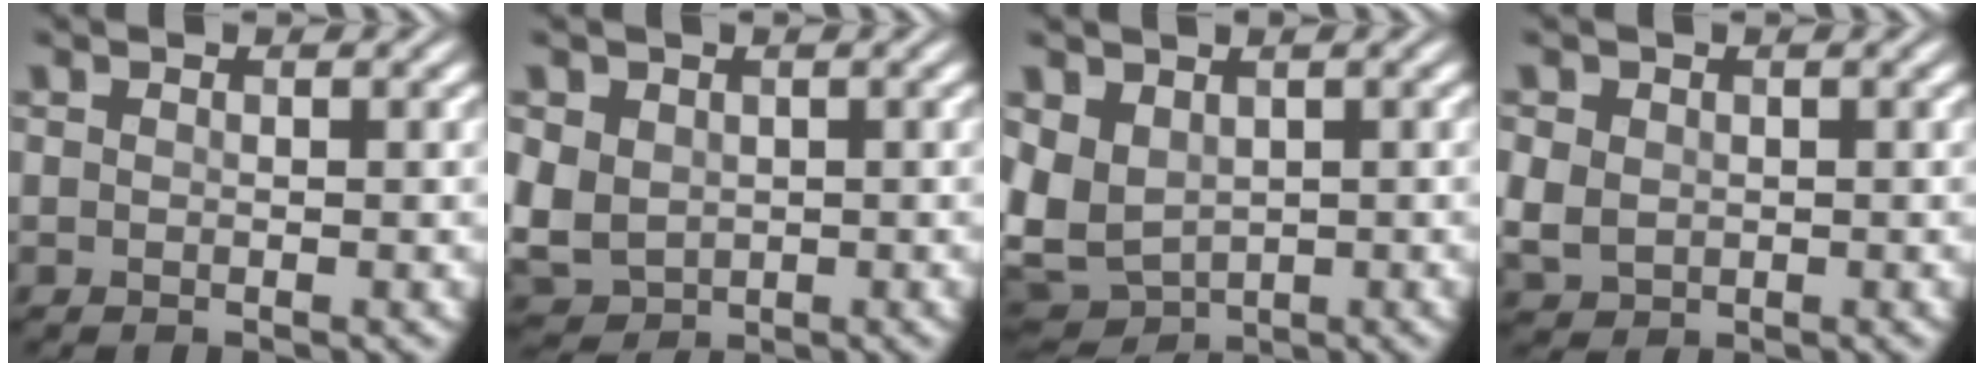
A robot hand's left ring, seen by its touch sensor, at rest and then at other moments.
{"total": 4.7, "force": [0.3, 4.0, 2.4], "torque": [-0.073, -0.001, 0.013]}
{"total": 4.9, "force": [0.4, 3.8, 3.1], "torque": [-0.071, -0.004, 0.004]}
{"total": 2.6, "force": [0.1, 2.3, 1.3], "torque": [-0.036, -0.001, 0.005]}